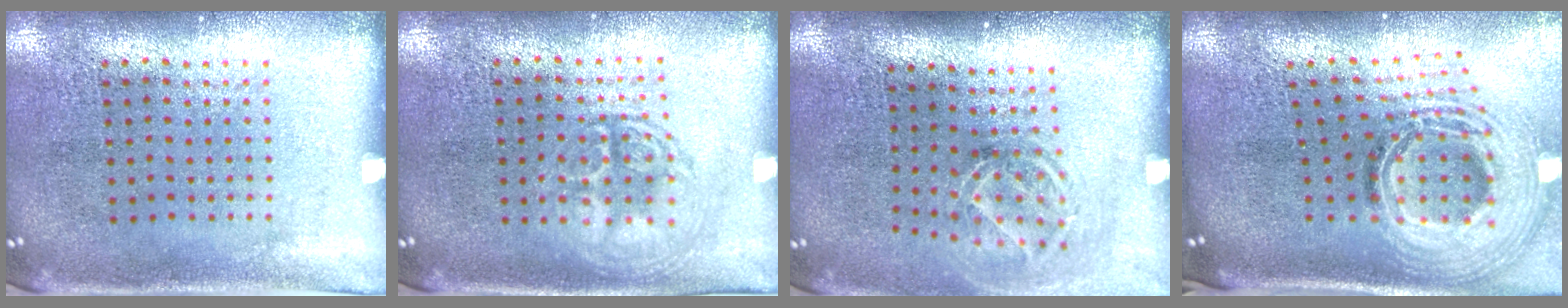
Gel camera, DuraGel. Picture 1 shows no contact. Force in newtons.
{"total": 1.4, "press": 1.4, "slide": 0.1}
{"total": 1.8, "press": 1.3, "slide": 1.3}
{"total": 2.6, "press": 1.9, "slide": 1.8}